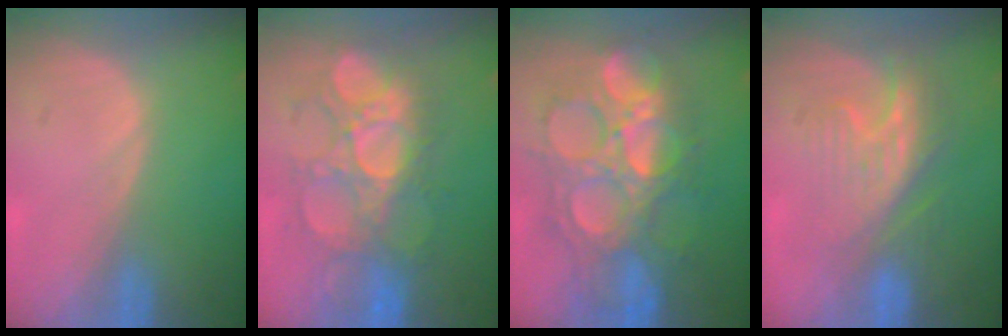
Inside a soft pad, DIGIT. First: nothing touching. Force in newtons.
{"total": 9.6, "press": 9.6, "slide": 0.1}
{"total": 11.8, "press": 11.7, "slide": 1.3}
{"total": 8.6, "press": 7.6, "slide": 4.0}